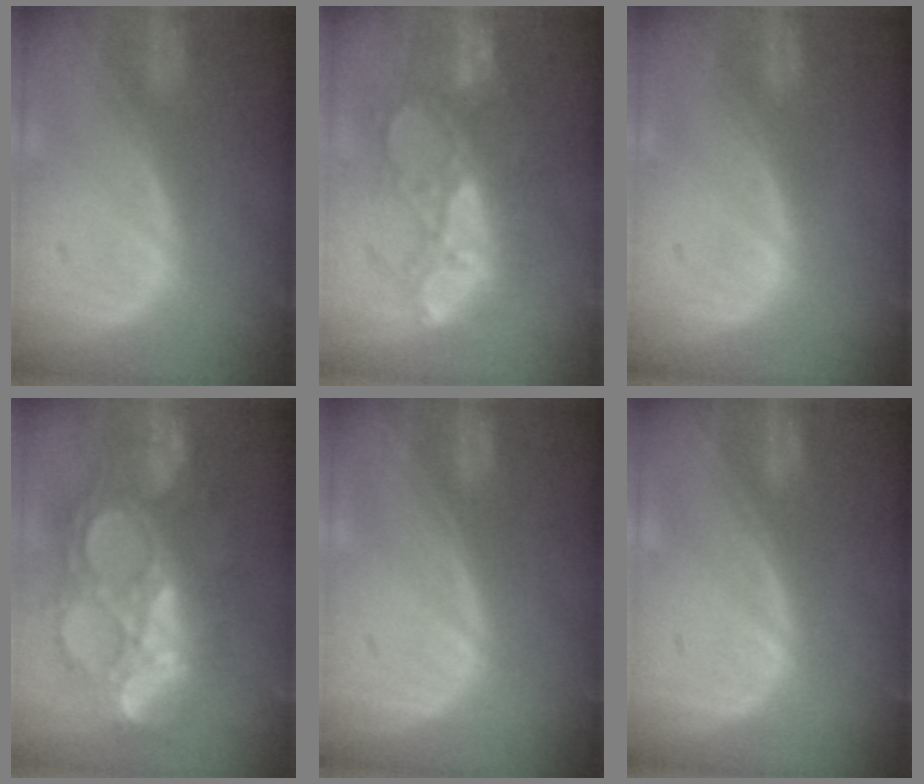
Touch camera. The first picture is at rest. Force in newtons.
{"total": 10.9, "press": 9.5, "slide": 5.4}
{"total": 0.0}
{"total": 13.2, "press": 13.1, "slide": 1.7}
{"total": 0.0}
{"total": 0.0}